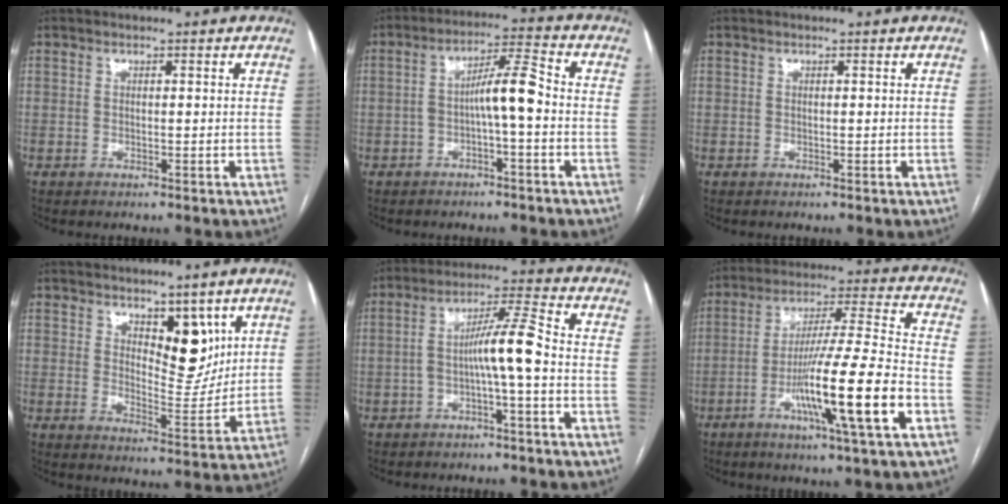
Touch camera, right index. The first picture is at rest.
{"total": 6.7, "force": [-1.2, 0.8, 6.6], "torque": [-0.113, 0.026, -0.021]}
{"total": 0.0}
{"total": 7.3, "force": [4.0, 3.1, 5.3], "torque": [-0.076, -0.009, 0.070]}
{"total": 7.5, "force": [-1.7, 0.0, 7.3], "torque": [-0.131, 0.025, -0.028]}
{"total": 16.5, "force": [-6.1, -0.7, 15.3], "torque": [-0.272, -0.012, -0.106]}